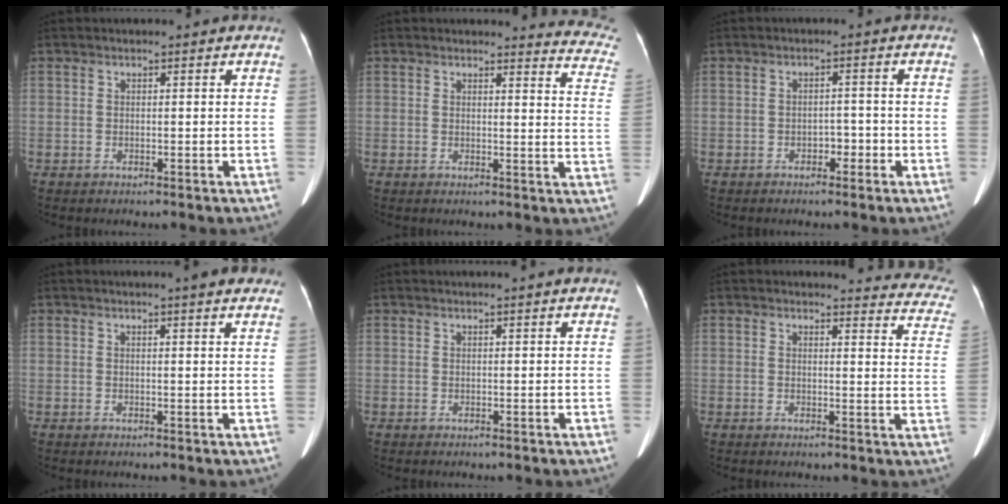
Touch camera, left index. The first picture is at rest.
{"total": 9.9, "force": [9.8, 0.8, 0.5], "torque": [0.026, -0.099, 0.064]}
{"total": 2.4, "force": [-1.5, 1.3, 1.4], "torque": [-0.013, 0.009, -0.025]}
{"total": 5.0, "force": [4.2, 0.1, 2.8], "torque": [-0.033, 0.005, 0.042]}
{"total": 2.2, "force": [2.0, -0.6, 0.9], "torque": [-0.016, 0.011, 0.030]}
{"total": 12.6, "force": [12.4, 1.9, 1.6], "torque": [0.025, -0.095, 0.088]}